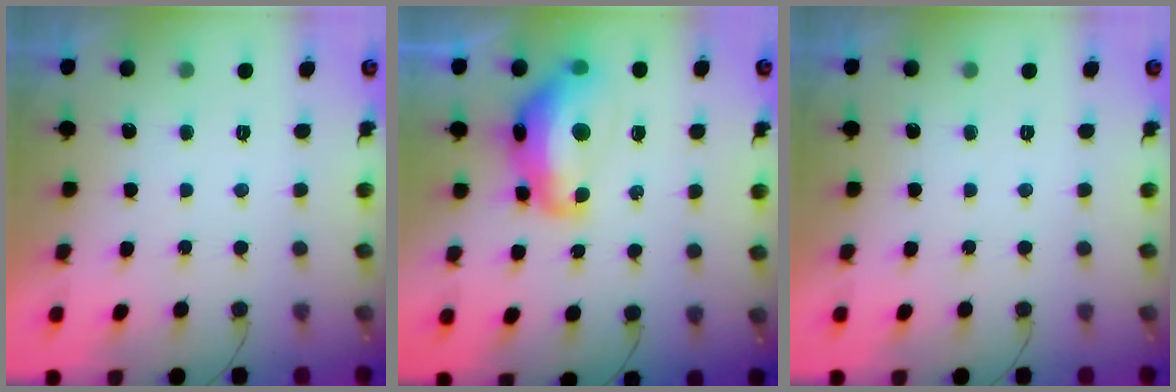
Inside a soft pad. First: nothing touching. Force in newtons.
{"total": 15.3, "press": 15.2, "slide": 1.3}
{"total": 0.0}